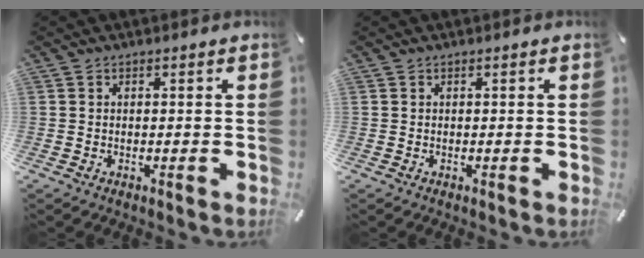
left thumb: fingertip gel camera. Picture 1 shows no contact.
{"total": 0.0}